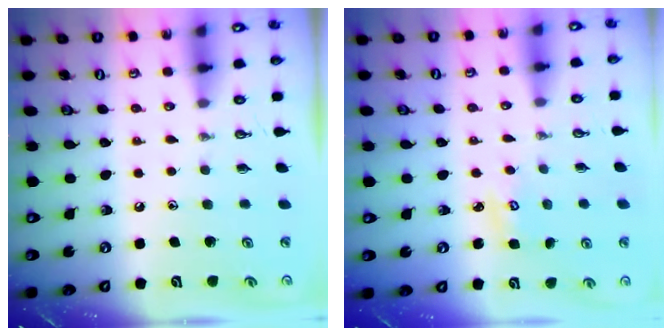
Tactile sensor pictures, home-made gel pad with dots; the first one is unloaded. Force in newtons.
{"total": 2.5, "press": 2.5, "slide": 0.2}